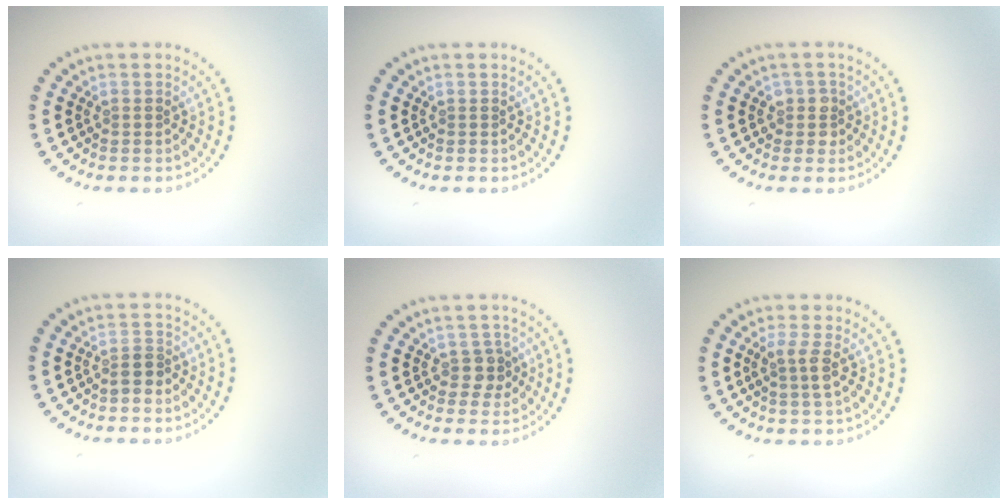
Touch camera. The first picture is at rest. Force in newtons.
{"total": 0.0}
{"total": 1.6, "press": 1.4, "slide": 0.7}
{"total": 1.2, "press": 0.9, "slide": 0.7}
{"total": 1.8, "press": 1.5, "slide": 0.9}
{"total": 1.9, "press": 1.6, "slide": 1.0}